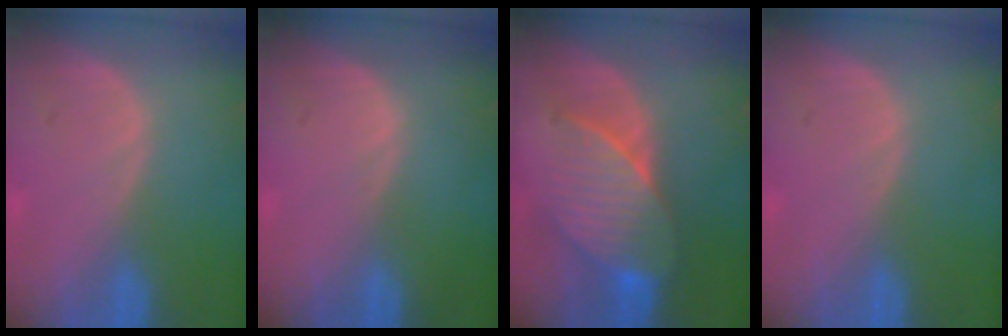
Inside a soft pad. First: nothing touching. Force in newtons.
{"total": 0.0}
{"total": 7.5, "press": 7.4, "slide": 1.4}
{"total": 0.0}